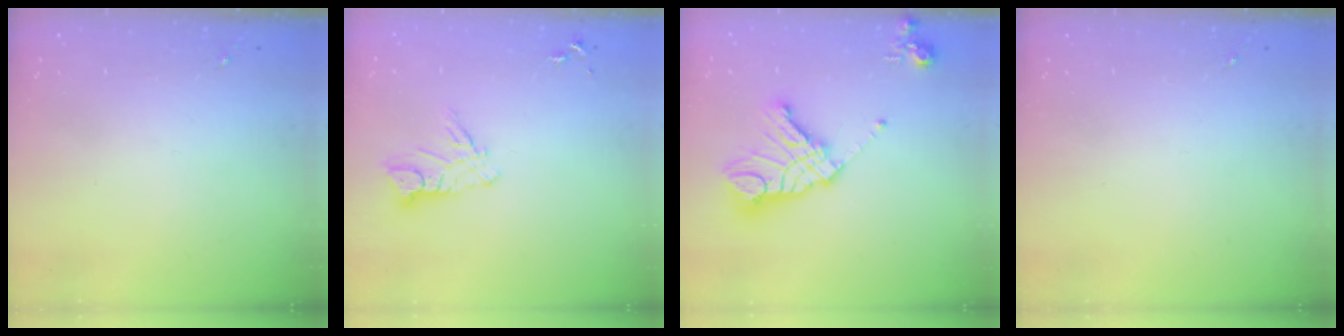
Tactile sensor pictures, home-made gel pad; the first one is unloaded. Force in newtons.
{"total": 8.6, "press": 8.5, "slide": 0.9}
{"total": 18.0, "press": 17.9, "slide": 1.9}
{"total": 0.0}